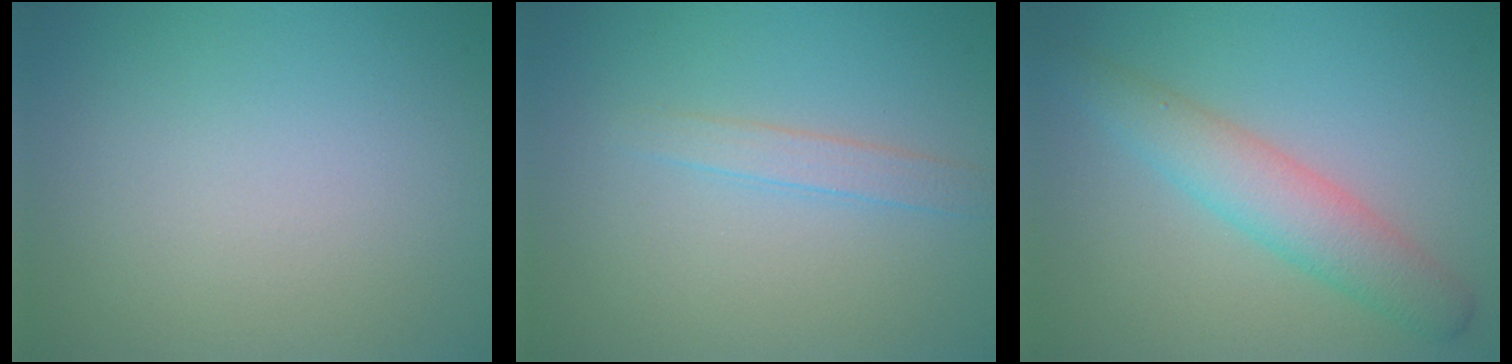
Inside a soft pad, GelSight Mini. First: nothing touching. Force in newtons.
{"total": 1.5, "press": 1.5, "slide": 0.1}
{"total": 4.0, "press": 4.0, "slide": 0.1}